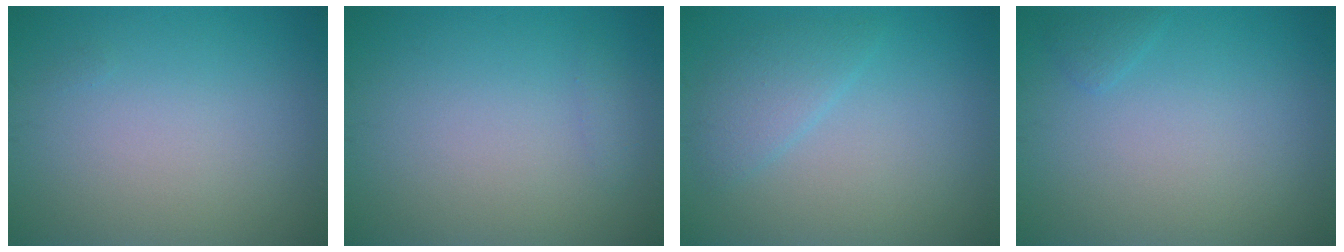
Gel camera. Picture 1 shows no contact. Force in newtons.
{"total": 0.5, "press": 0.5, "slide": 0.1}
{"total": 2.3, "press": 2.3, "slide": 0.3}
{"total": 0.7, "press": 0.7, "slide": 0.1}